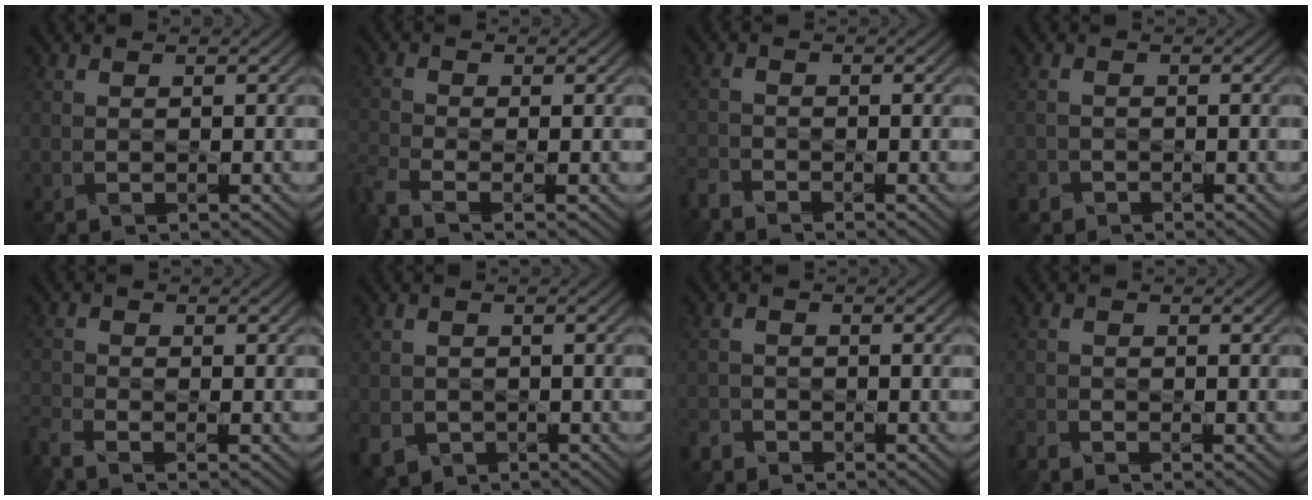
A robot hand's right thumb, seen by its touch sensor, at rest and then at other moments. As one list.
[{"total": 5.6, "force": [-3.6, 2.0, 3.7], "torque": [-0.091, -0.020, -0.080]}, {"total": 2.5, "force": [-2.4, 0.5, 0.5], "torque": [-0.016, -0.009, -0.060]}, {"total": 1.7, "force": [-1.3, 1.1, 0.2], "torque": [-0.004, -0.005, -0.032]}, {"total": 4.3, "force": [-3.4, 1.1, 2.5], "torque": [-0.061, -0.017, -0.077]}, {"total": 3.4, "force": [-1.6, 2.8, 1.0], "torque": [-0.031, -0.016, -0.033]}, {"total": 2.1, "force": [-1.8, 1.1, 0.3], "torque": [-0.009, -0.003, -0.045]}, {"total": 1.9, "force": [-1.9, 0.3, 0.4], "torque": [-0.014, -0.011, -0.046]}]